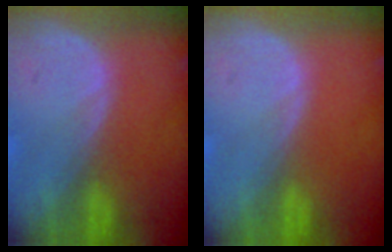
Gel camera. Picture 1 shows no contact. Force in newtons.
{"total": 0.0}